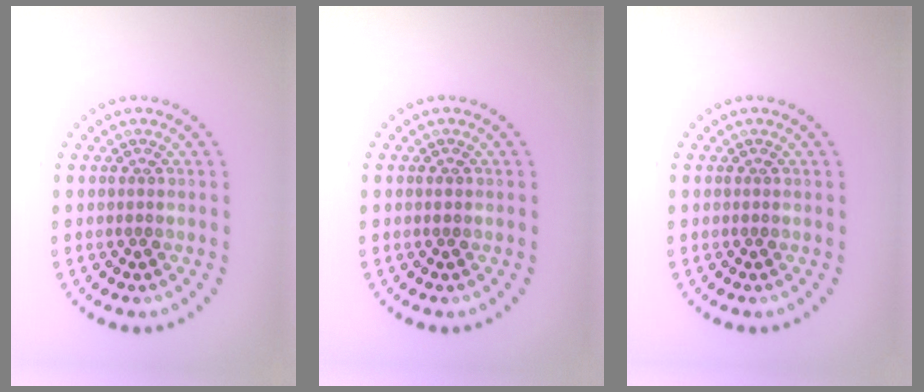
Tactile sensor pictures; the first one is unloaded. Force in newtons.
{"total": 0.7, "press": 0.7, "slide": 0.0}
{"total": 0.0}